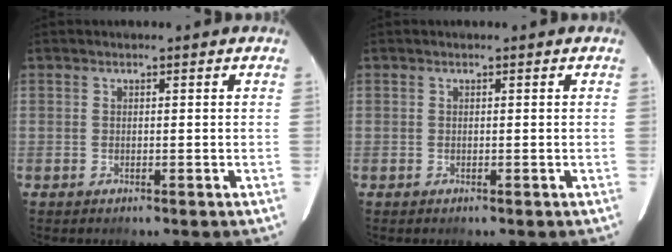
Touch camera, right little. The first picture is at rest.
{"total": 0.0}